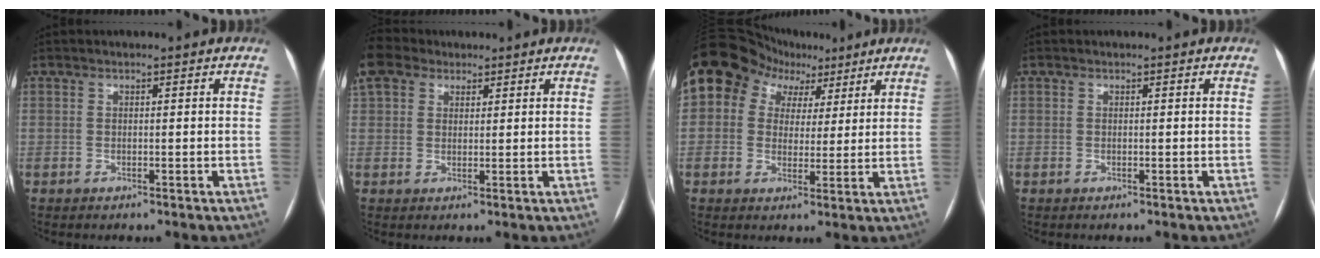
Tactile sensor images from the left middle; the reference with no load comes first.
{"total": 4.5, "force": [3.7, 2.3, 1.0], "torque": [-0.038, 0.025, 0.080]}
{"total": 10.2, "force": [5.3, 8.1, 3.2], "torque": [-0.040, 0.049, 0.088]}
{"total": 0.0}